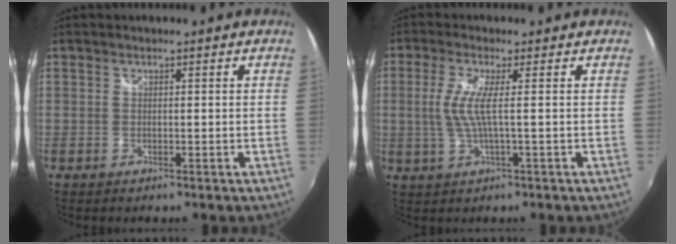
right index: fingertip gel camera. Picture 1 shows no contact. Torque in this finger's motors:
{"motor_torque": [0.22, -0.04, 0.39, 0.10]}